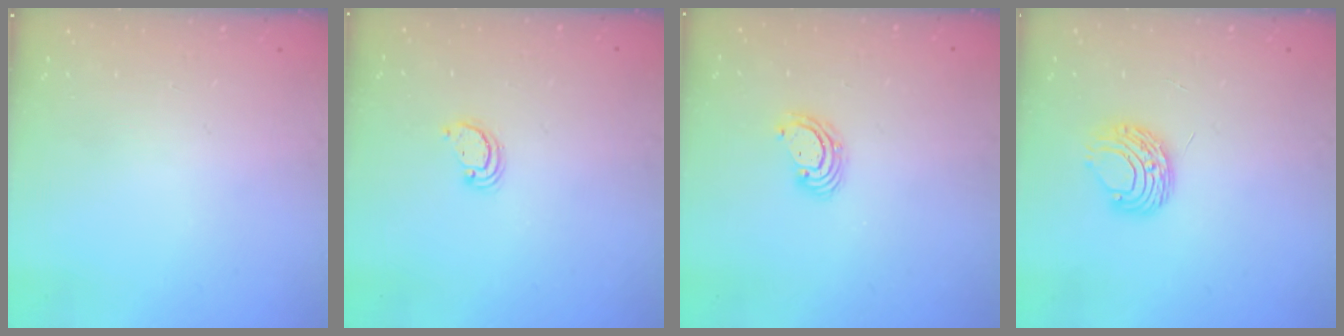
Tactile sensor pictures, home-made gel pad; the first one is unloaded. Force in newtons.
{"total": 2.6, "press": 2.6, "slide": 0.2}
{"total": 4.6, "press": 4.6, "slide": 0.2}
{"total": 8.1, "press": 8.1, "slide": 0.5}